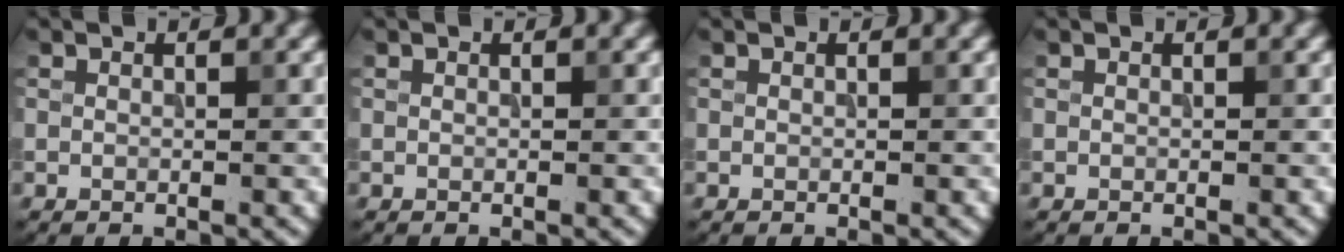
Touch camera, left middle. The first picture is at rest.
{"total": 0.0}
{"total": 0.0}
{"total": 0.0}